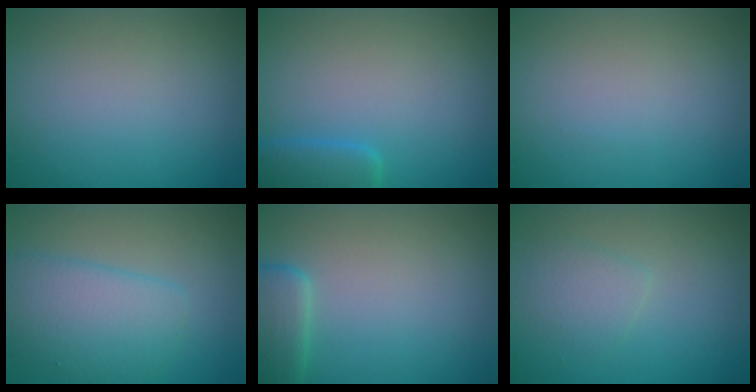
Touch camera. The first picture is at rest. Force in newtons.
{"total": 2.9, "press": 2.9, "slide": 0.2}
{"total": 0.0}
{"total": 4.5, "press": 4.5, "slide": 0.0}
{"total": 3.1, "press": 3.1, "slide": 0.2}
{"total": 1.8, "press": 1.8, "slide": 0.0}